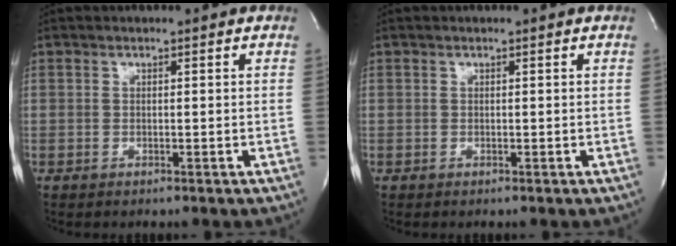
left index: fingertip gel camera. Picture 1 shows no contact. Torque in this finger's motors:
{"motor_torque": [-0.09, -0.01, 0.04, -0.01]}